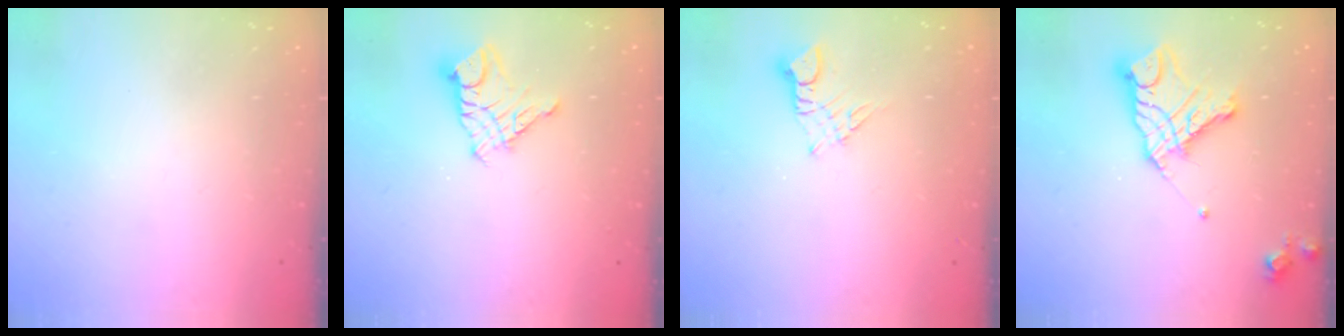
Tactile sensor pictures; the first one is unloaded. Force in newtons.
{"total": 10.2, "press": 10.2, "slide": 1.0}
{"total": 3.1, "press": 3.1, "slide": 0.3}
{"total": 14.6, "press": 14.5, "slide": 1.3}